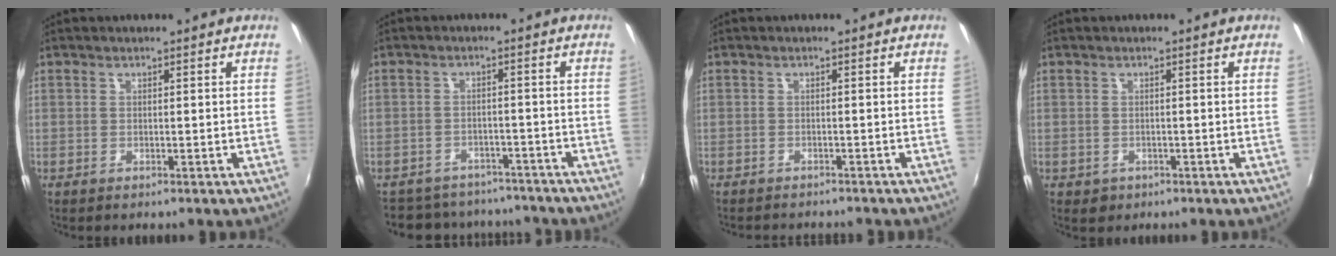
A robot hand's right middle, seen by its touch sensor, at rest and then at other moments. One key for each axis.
{"total": 13.7, "fx": -11.9, "fy": 5.7, "fz": 3.7, "tx": -0.090, "ty": 0.014, "tz": -0.158}
{"total": 4.6, "fx": -4.3, "fy": 1.0, "fz": 1.4, "tx": -0.037, "ty": -0.015, "tz": -0.063}
{"total": 2.0, "fx": -0.8, "fy": 1.7, "fz": 0.6, "tx": -0.016, "ty": -0.005, "tz": -0.008}